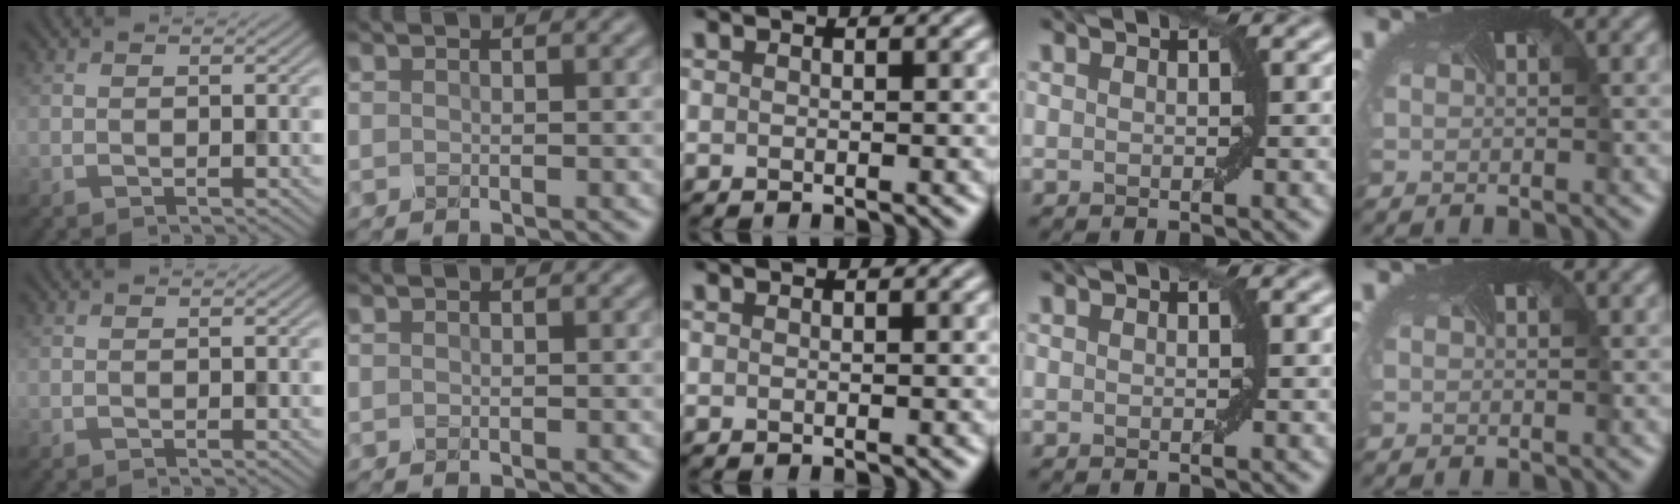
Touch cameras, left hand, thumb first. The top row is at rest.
{}